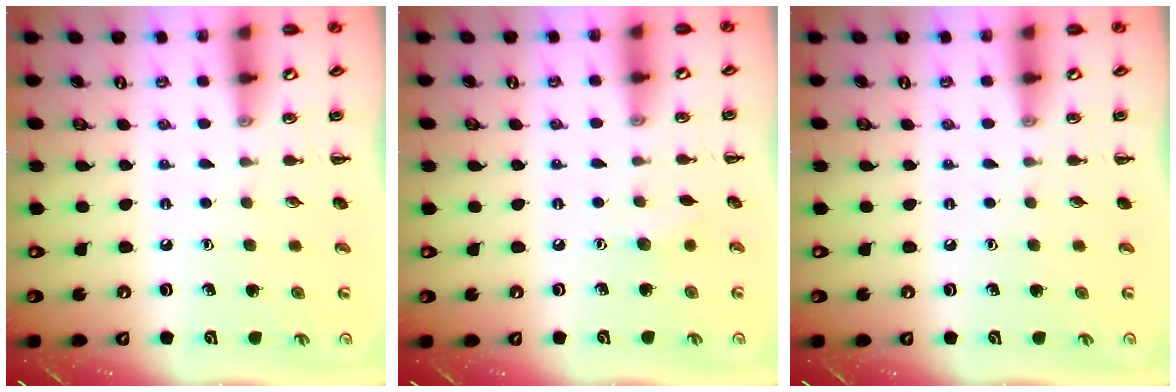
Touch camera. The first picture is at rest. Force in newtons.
{"total": 3.8, "press": 3.6, "slide": 1.0}
{"total": 0.0}